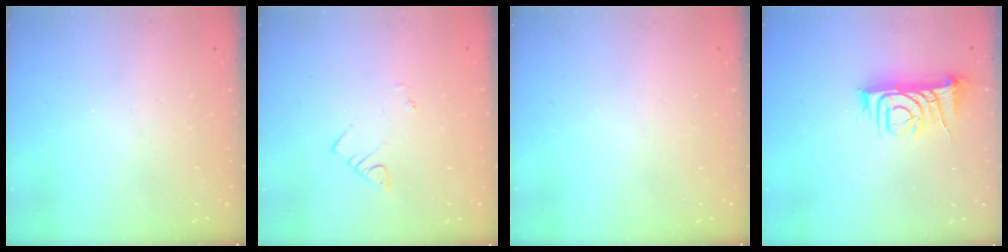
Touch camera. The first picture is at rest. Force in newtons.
{"total": 2.1, "press": 2.1, "slide": 0.3}
{"total": 0.0}
{"total": 7.7, "press": 7.7, "slide": 0.8}